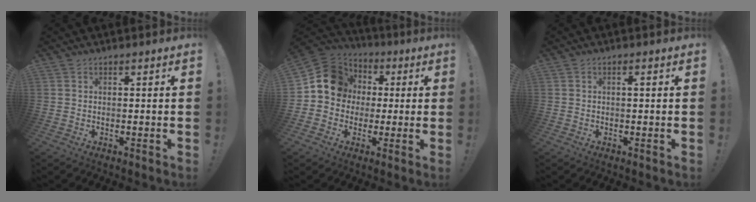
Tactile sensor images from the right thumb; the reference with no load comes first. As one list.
[{"total": 13.2, "force": [1.6, 11.8, 5.8], "torque": [-0.081, 0.012, 0.038]}, {"total": 0.9, "force": [0.2, 0.0, 0.9], "torque": [-0.014, 0.000, 0.001]}]